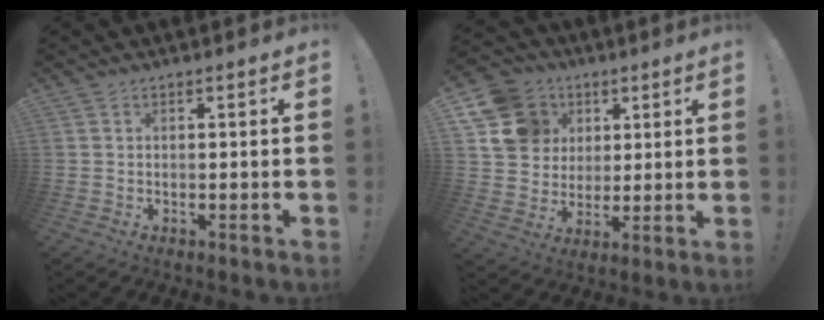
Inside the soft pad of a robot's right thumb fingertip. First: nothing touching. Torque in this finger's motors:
{"motor_torque": [1.24, 1.37, 0.36, 0.50, 0.00]}